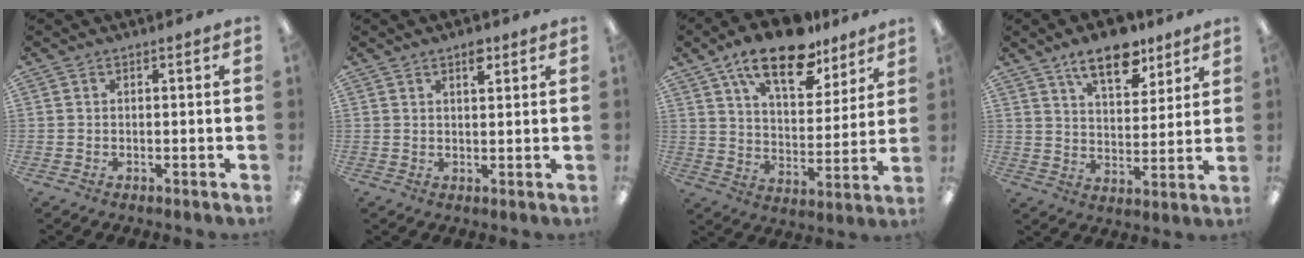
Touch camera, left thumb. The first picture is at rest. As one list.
[{"total": 3.6, "force": [2.5, 1.4, 2.1], "torque": [-0.023, -0.008, 0.039]}, {"total": 17.7, "force": [12.4, 7.5, 10.2], "torque": [-0.165, -0.064, 0.212]}, {"total": 12.5, "force": [8.9, 5.7, 6.8], "torque": [-0.098, -0.041, 0.155]}]